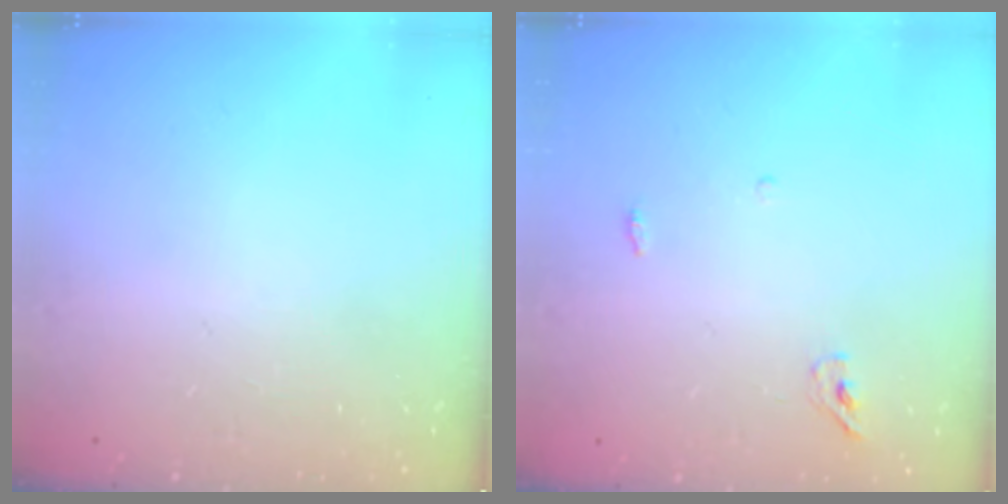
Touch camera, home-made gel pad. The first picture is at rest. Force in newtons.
{"total": 3.9, "press": 3.7, "slide": 1.2}